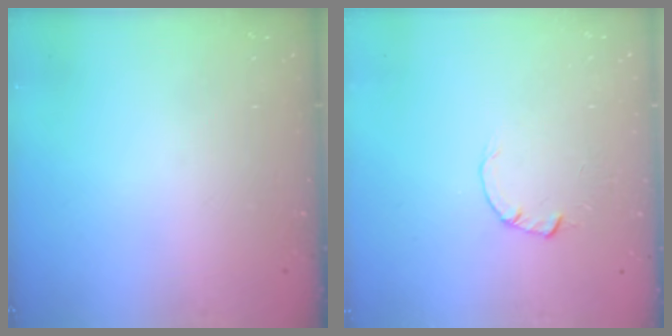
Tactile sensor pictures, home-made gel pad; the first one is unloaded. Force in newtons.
{"total": 1.8, "press": 1.7, "slide": 0.3}